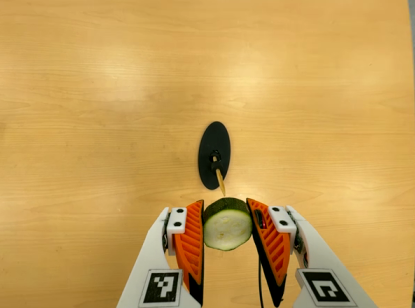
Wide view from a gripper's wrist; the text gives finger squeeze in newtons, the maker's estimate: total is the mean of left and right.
{"total": 12.1, "left": 11.3, "right": 12.9}